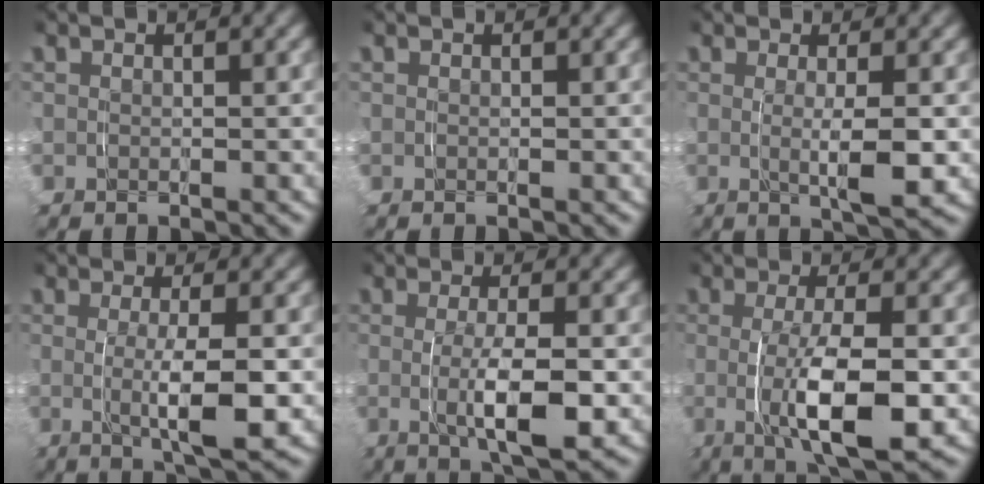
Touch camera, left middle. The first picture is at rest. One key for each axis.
{"total": 0.0}
{"total": 3.5, "fx": 0.1, "fy": 0.1, "fz": 3.5, "tx": -0.054, "ty": -0.010, "tz": 0.006}
{"total": 4.8, "fx": -0.1, "fy": 0.5, "fz": 4.8, "tx": -0.077, "ty": -0.010, "tz": 0.002}
{"total": 5.0, "fx": -0.4, "fy": 0.8, "fz": 4.9, "tx": -0.082, "ty": -0.011, "tz": -0.003}
{"total": 7.1, "fx": -1.0, "fy": 1.8, "fz": 6.8, "tx": -0.110, "ty": -0.008, "tz": -0.011}